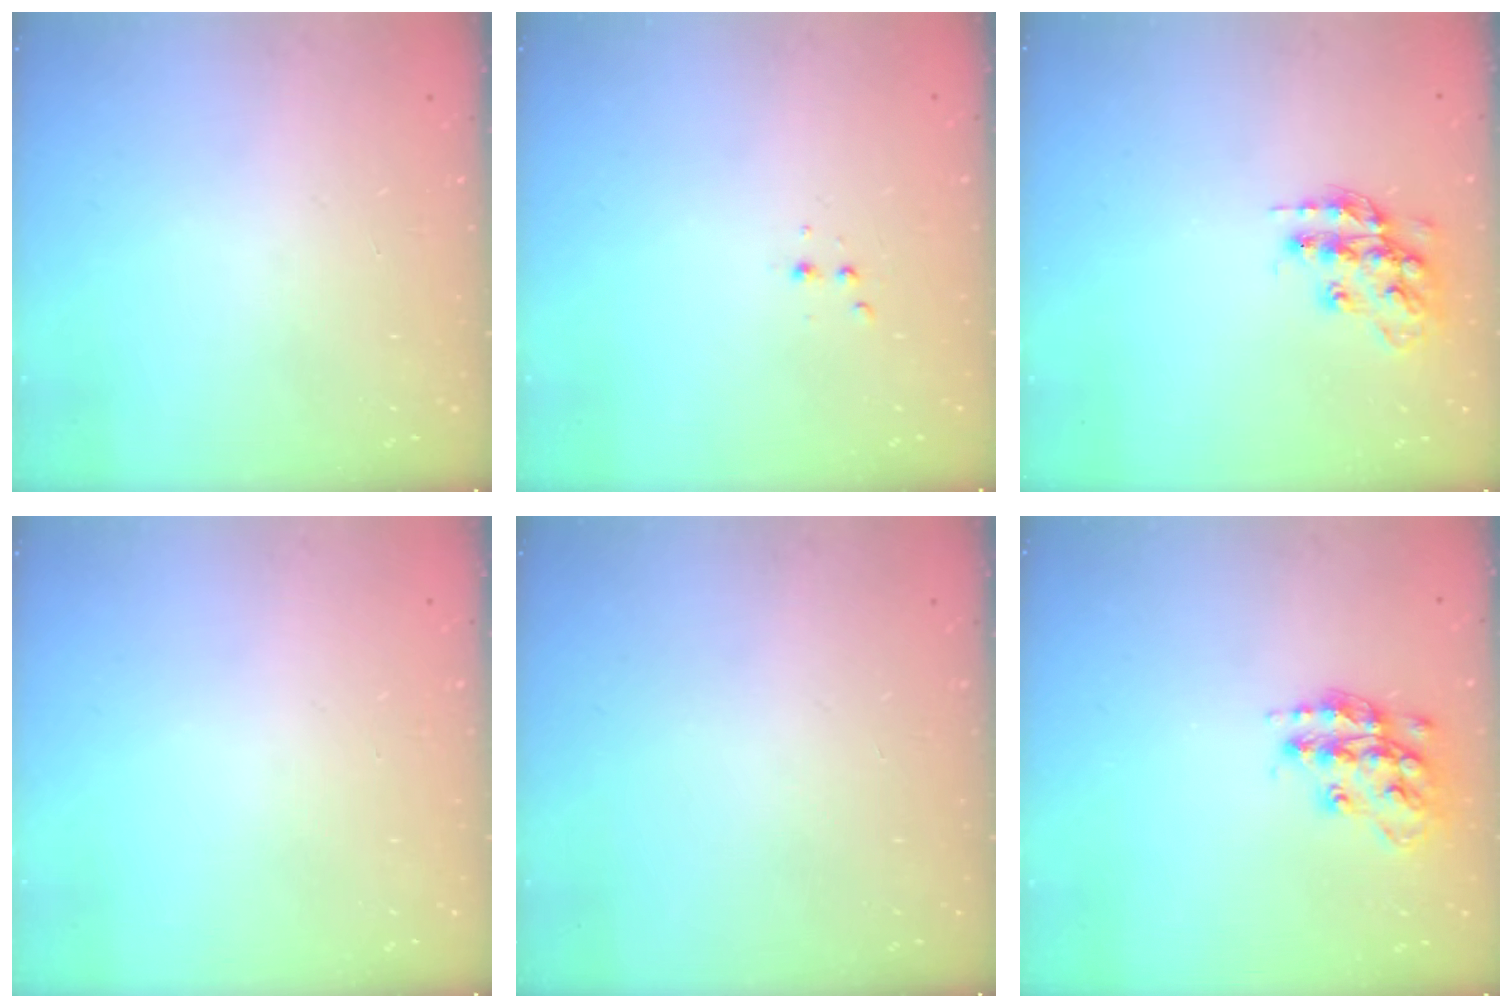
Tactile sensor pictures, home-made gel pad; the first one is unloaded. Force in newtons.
{"total": 2.5, "press": 2.4, "slide": 0.5}
{"total": 14.0, "press": 14.0, "slide": 0.6}
{"total": 0.0}
{"total": 0.0}
{"total": 16.1, "press": 16.1, "slide": 1.0}